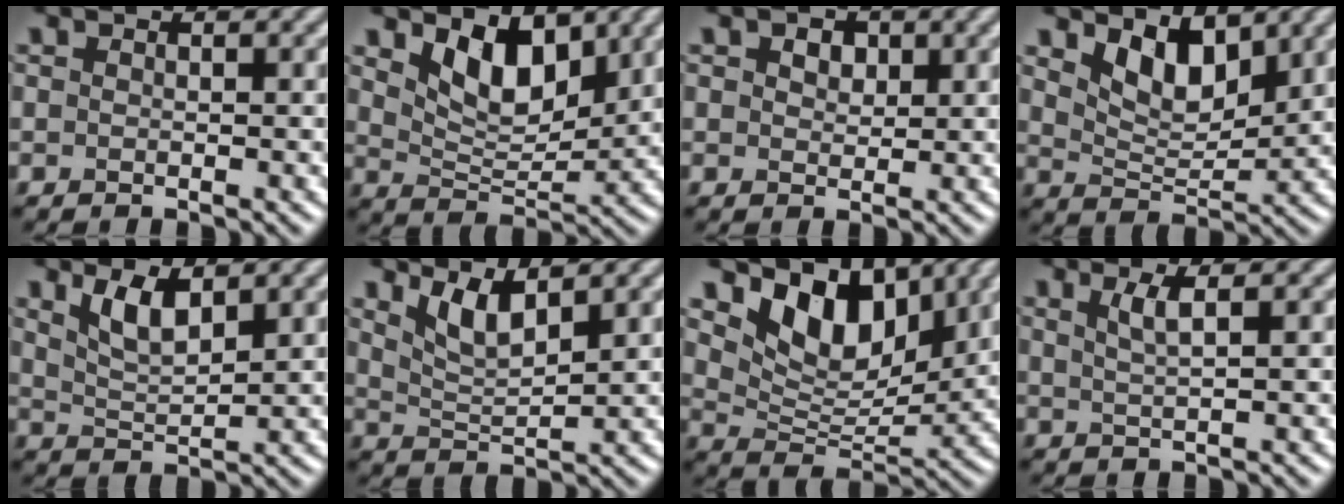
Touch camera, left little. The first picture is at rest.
{"total": 5.6, "force": [2.9, 3.0, 3.7], "torque": [-0.075, -0.015, 0.046]}
{"total": 2.5, "force": [1.3, 1.6, 1.4], "torque": [-0.022, 0.005, 0.011]}
{"total": 4.6, "force": [2.8, 2.2, 2.9], "torque": [-0.063, -0.012, 0.046]}
{"total": 3.5, "force": [2.1, 1.1, 2.5], "torque": [-0.056, -0.006, 0.043]}
{"total": 3.5, "force": [2.4, 0.9, 2.5], "torque": [-0.055, -0.008, 0.050]}
{"total": 8.1, "force": [4.8, 4.5, 4.7], "torque": [-0.082, -0.011, 0.081]}
{"total": 2.0, "force": [0.9, 0.5, 1.8], "torque": [-0.030, 0.001, 0.014]}